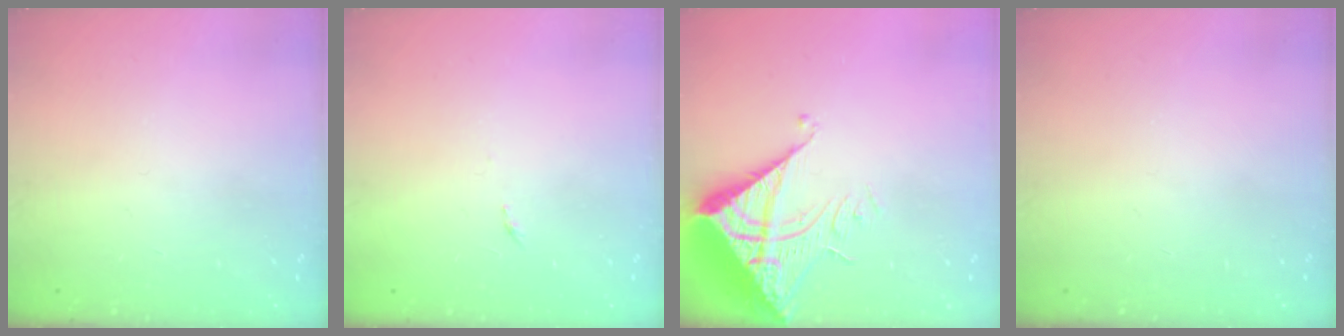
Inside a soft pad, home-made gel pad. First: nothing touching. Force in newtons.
{"total": 2.6, "press": 2.6, "slide": 0.4}
{"total": 12.1, "press": 12.0, "slide": 1.3}
{"total": 0.0}